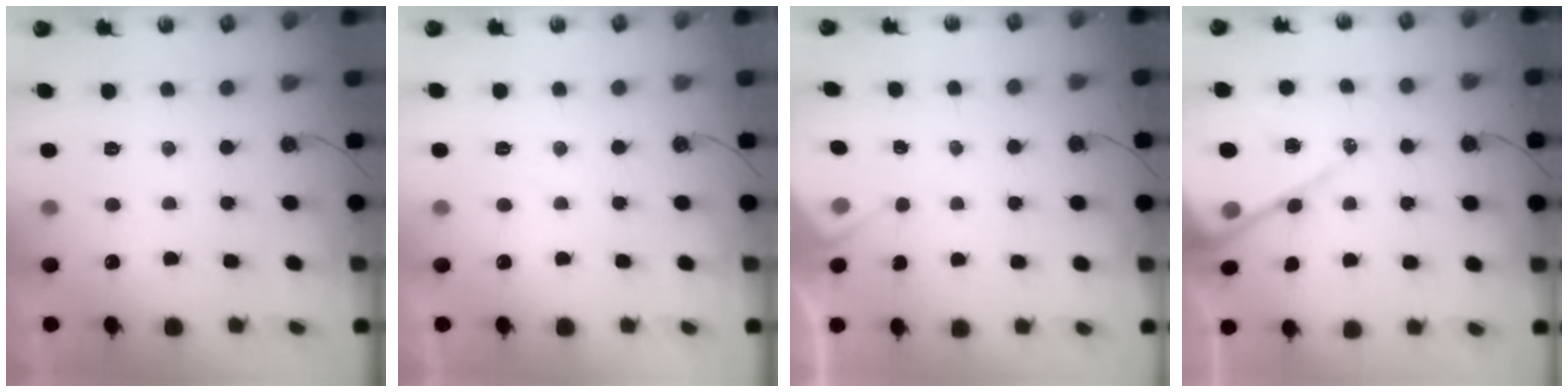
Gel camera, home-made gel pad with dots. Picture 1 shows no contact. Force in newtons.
{"total": 4.2, "press": 4.1, "slide": 0.6}
{"total": 3.0, "press": 3.0, "slide": 0.5}
{"total": 11.6, "press": 11.5, "slide": 1.5}